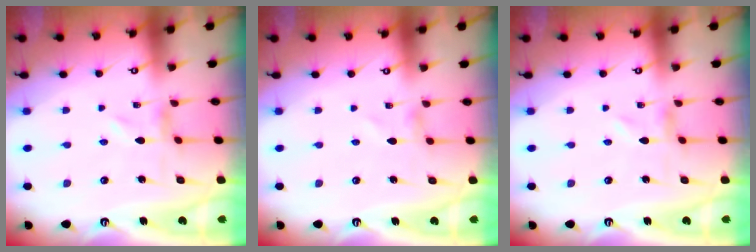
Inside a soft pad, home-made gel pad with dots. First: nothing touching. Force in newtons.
{"total": 0.7, "press": 0.6, "slide": 0.1}
{"total": 0.0}